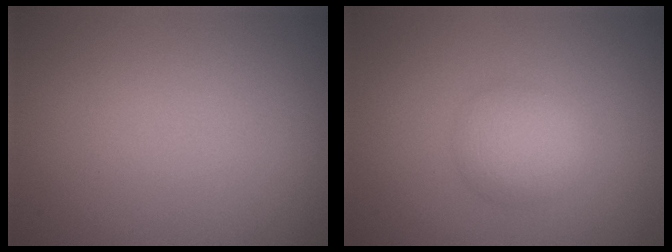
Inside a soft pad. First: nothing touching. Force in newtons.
{"total": 3.0, "press": 3.0, "slide": 0.1}